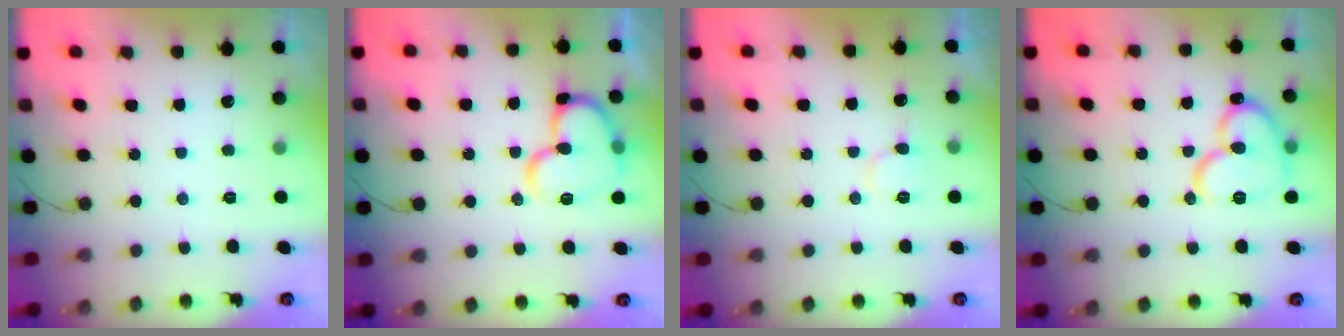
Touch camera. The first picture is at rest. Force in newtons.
{"total": 15.5, "press": 15.4, "slide": 1.6}
{"total": 7.0, "press": 7.0, "slide": 0.2}
{"total": 14.8, "press": 14.7, "slide": 1.3}